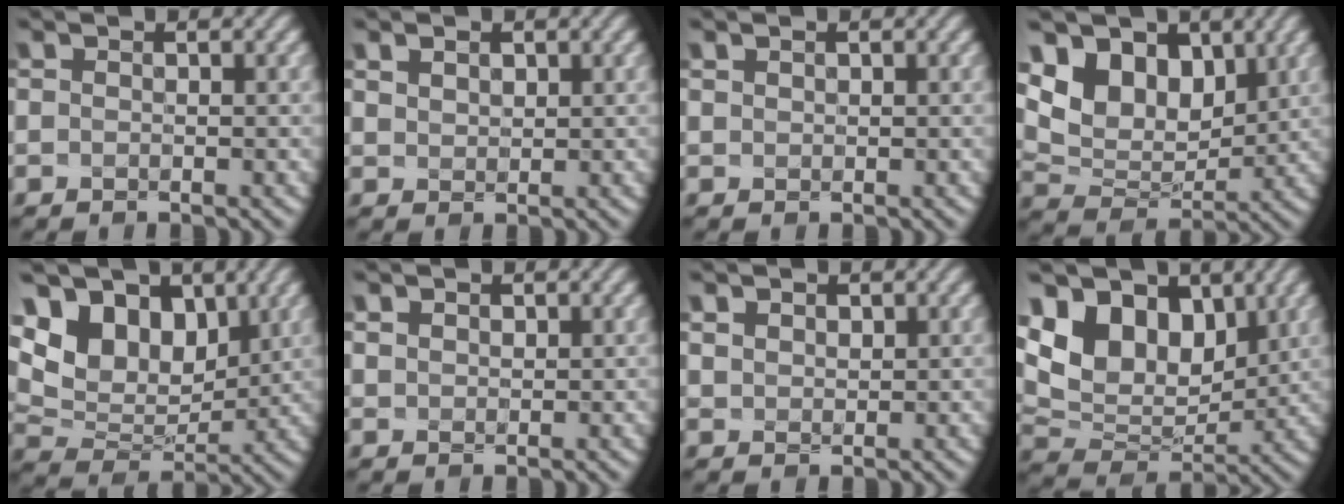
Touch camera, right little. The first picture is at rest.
{"total": 2.7, "force": [1.6, 1.7, 1.3], "torque": [-0.037, 0.014, 0.017]}
{"total": 1.1, "force": [0.7, 0.8, 0.5], "torque": [-0.020, 0.013, 0.006]}
{"total": 7.6, "force": [3.9, 5.0, 4.2], "torque": [-0.099, 0.005, 0.063]}
{"total": 9.2, "force": [4.6, 5.9, 5.4], "torque": [-0.128, 0.016, 0.068]}
{"total": 2.3, "force": [1.4, 1.5, 1.0], "torque": [-0.034, 0.014, 0.015]}
{"total": 3.0, "force": [1.8, 2.0, 1.3], "torque": [-0.042, 0.014, 0.023]}
{"total": 8.9, "force": [4.1, 5.9, 5.3], "torque": [-0.115, 0.009, 0.060]}